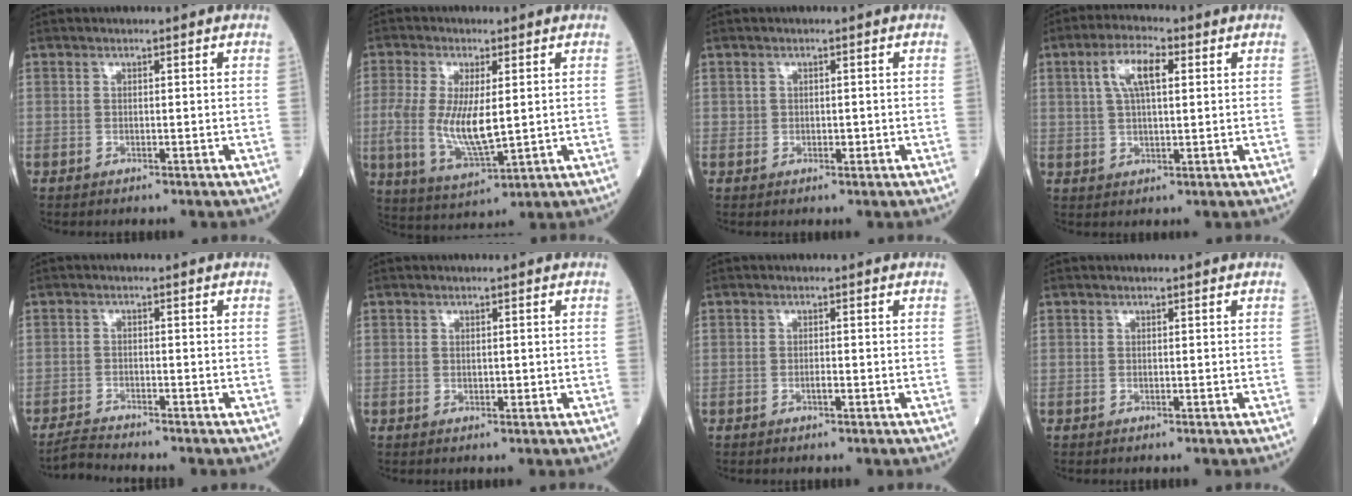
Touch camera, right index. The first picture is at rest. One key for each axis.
{"total": 10.3, "fx": 0.1, "fy": 3.4, "fz": 9.8, "tx": -0.207, "ty": -0.016, "tz": 0.009}
{"total": 1.1, "fx": 0.1, "fy": 0.9, "fz": 0.6, "tx": -0.009, "ty": -0.001, "tz": 0.002}
{"total": 6.8, "fx": 2.3, "fy": 2.2, "fz": 6.1, "tx": -0.121, "ty": 0.015, "tz": 0.042}
{"total": 3.0, "fx": -2.8, "fy": -1.0, "fz": 0.0, "tx": -0.009, "ty": -0.019, "tz": -0.056}
{"total": 1.1, "fx": 0.1, "fy": 0.7, "fz": 0.8, "tx": -0.016, "ty": -0.001, "tz": 0.003}
{"total": 0.9, "fx": -0.4, "fy": 0.1, "fz": 0.8, "tx": -0.019, "ty": 0.000, "tz": -0.006}
{"total": 0.0}